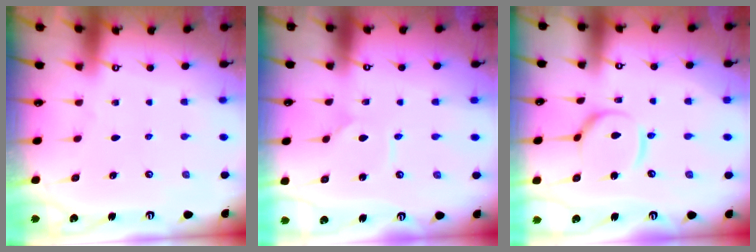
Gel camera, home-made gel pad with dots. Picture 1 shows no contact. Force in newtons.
{"total": 2.6, "press": 2.6, "slide": 0.3}
{"total": 11.3, "press": 11.3, "slide": 1.0}